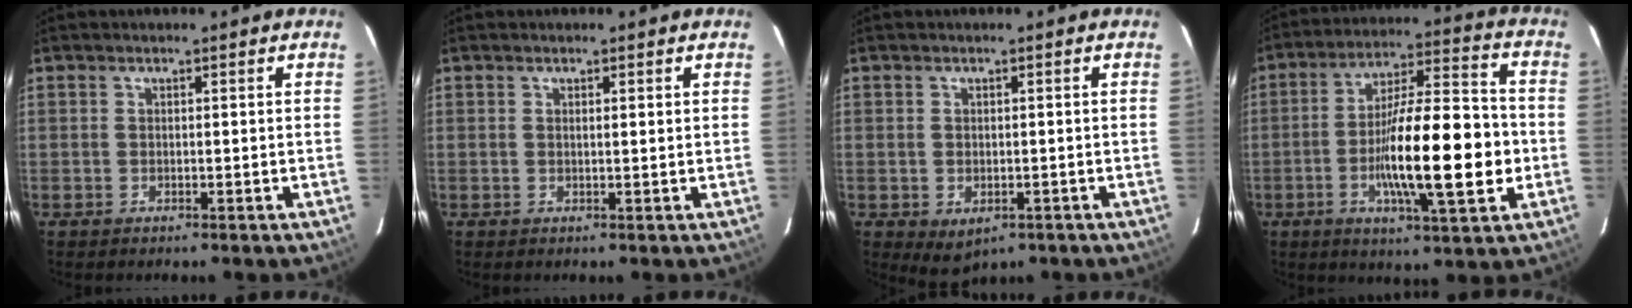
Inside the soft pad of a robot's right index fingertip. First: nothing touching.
{"total": 0.7, "force": [0.4, 0.0, 0.6], "torque": [-0.013, 0.001, 0.006]}
{"total": 3.3, "force": [-1.3, 2.3, 2.0], "torque": [-0.033, -0.006, -0.002]}
{"total": 17.8, "force": [-3.5, 2.6, 17.3], "torque": [-0.292, 0.002, -0.058]}